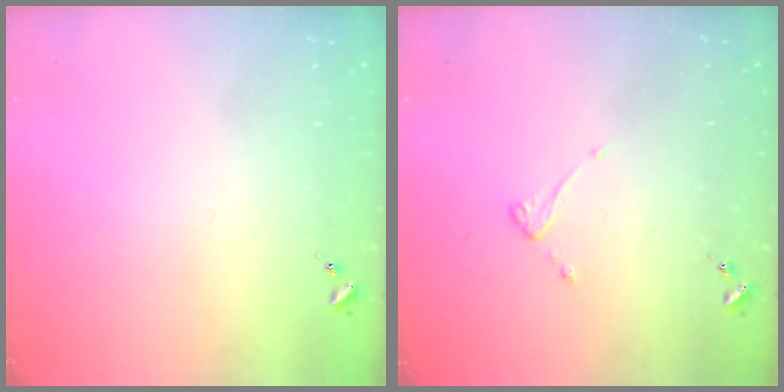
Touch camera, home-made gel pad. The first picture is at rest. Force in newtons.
{"total": 3.6, "press": 3.6, "slide": 0.4}